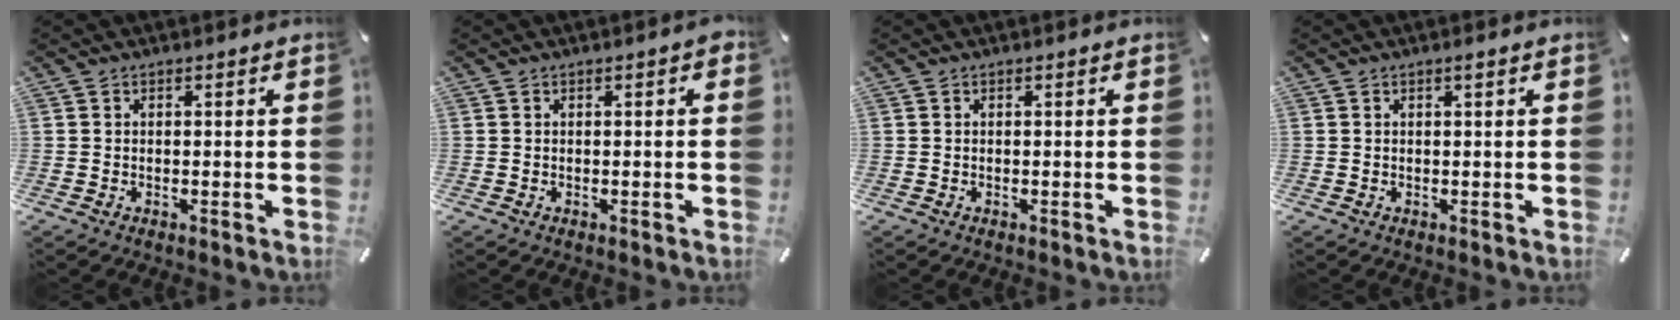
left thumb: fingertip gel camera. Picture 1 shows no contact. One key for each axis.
{"total": 0.7, "fx": 0.0, "fy": 0.2, "fz": 0.7, "tx": -0.012, "ty": 0.001, "tz": -0.001}
{"total": 0.0}
{"total": 0.6, "fx": 0.3, "fy": 0.0, "fz": 0.5, "tx": -0.009, "ty": 0.000, "tz": 0.006}